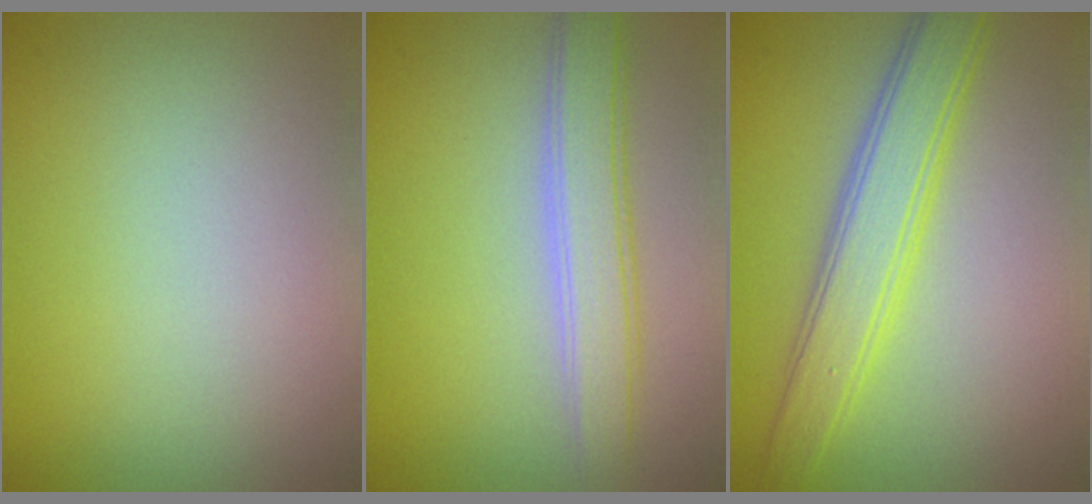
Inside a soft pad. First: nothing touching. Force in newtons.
{"total": 3.9, "press": 3.9, "slide": 0.3}
{"total": 4.8, "press": 4.8, "slide": 0.1}